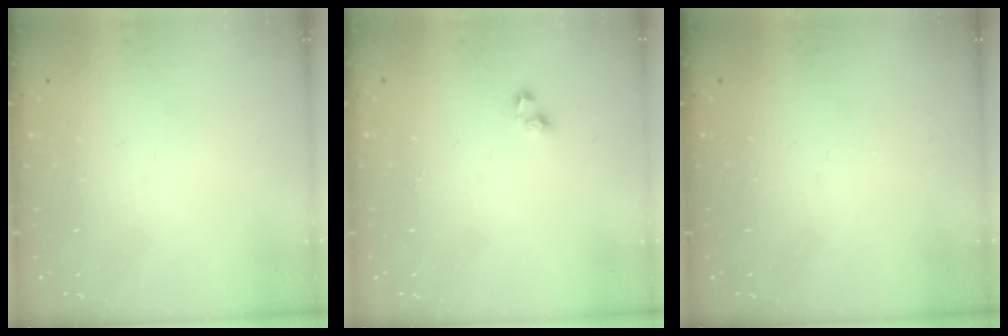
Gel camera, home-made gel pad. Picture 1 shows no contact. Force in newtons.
{"total": 2.9, "press": 2.9, "slide": 0.3}
{"total": 0.0}